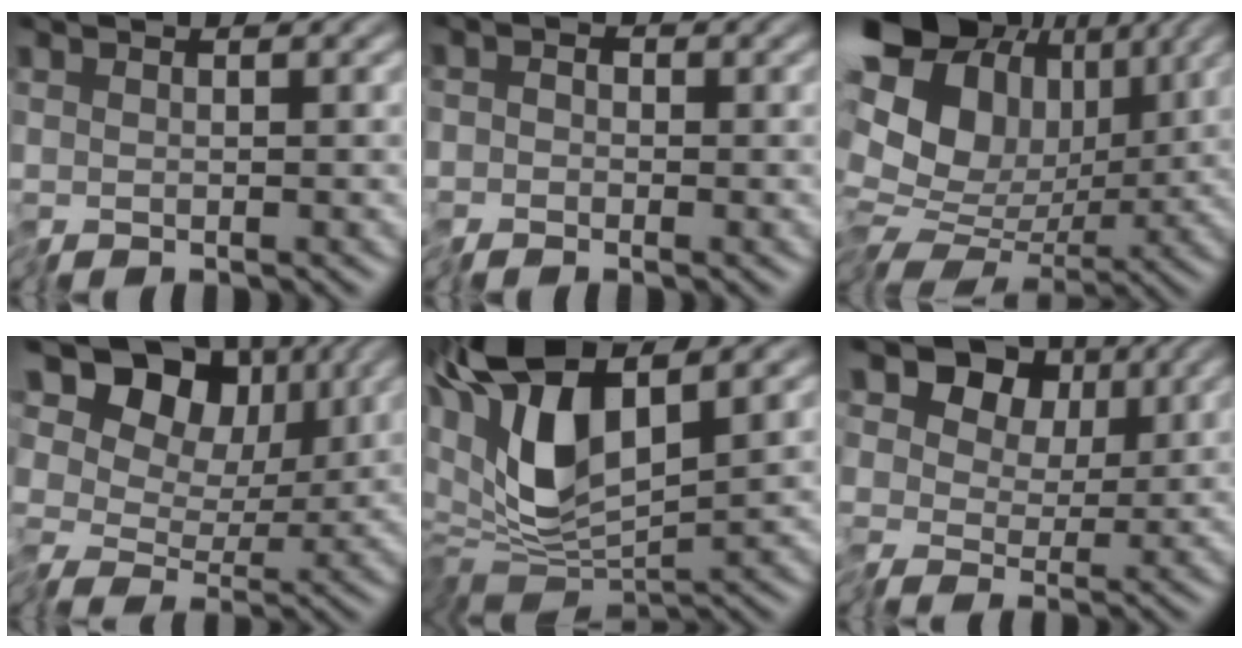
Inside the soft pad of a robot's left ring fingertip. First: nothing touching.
{"total": 1.5, "force": [-1.1, 0.9, 0.2], "torque": [-0.003, -0.002, -0.024]}
{"total": 16.6, "force": [3.5, 12.8, 10.0], "torque": [-0.176, 0.031, 0.045]}
{"total": 9.7, "force": [3.4, 6.8, 6.1], "torque": [-0.099, 0.030, 0.042]}
{"total": 10.5, "force": [2.7, 4.8, 8.9], "torque": [-0.205, -0.007, 0.049]}
{"total": 9.9, "force": [3.6, 7.8, 5.0], "torque": [-0.078, 0.040, 0.023]}